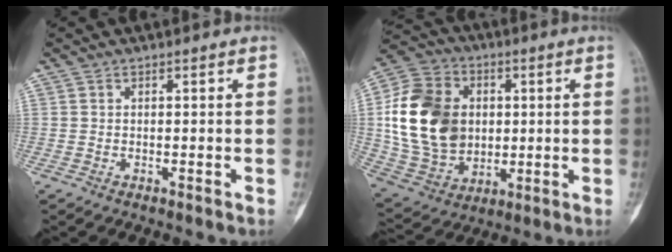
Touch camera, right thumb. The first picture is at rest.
{"total": 20.5, "force": [2.1, 15.7, 13.0], "torque": [-0.228, 0.006, 0.048]}